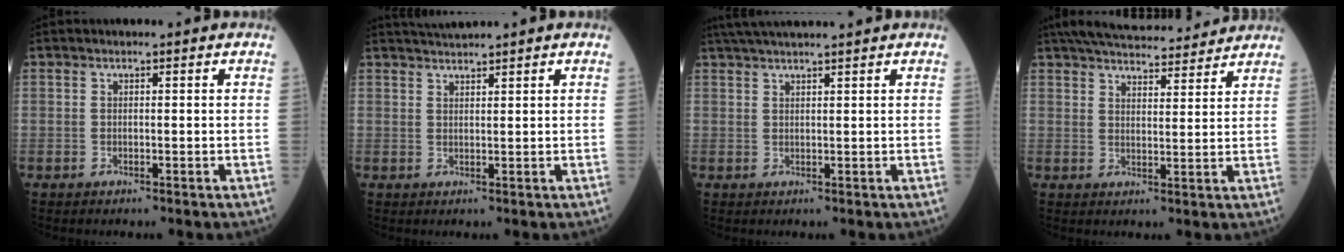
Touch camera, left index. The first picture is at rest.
{"total": 2.5, "force": [2.4, -0.7, 0.4], "torque": [-0.008, 0.014, 0.052]}
{"total": 8.0, "force": [7.0, -0.4, 3.8], "torque": [-0.059, 0.035, 0.108]}
{"total": 16.7, "force": [15.3, 3.1, 6.1], "torque": [-0.094, 0.036, 0.219]}